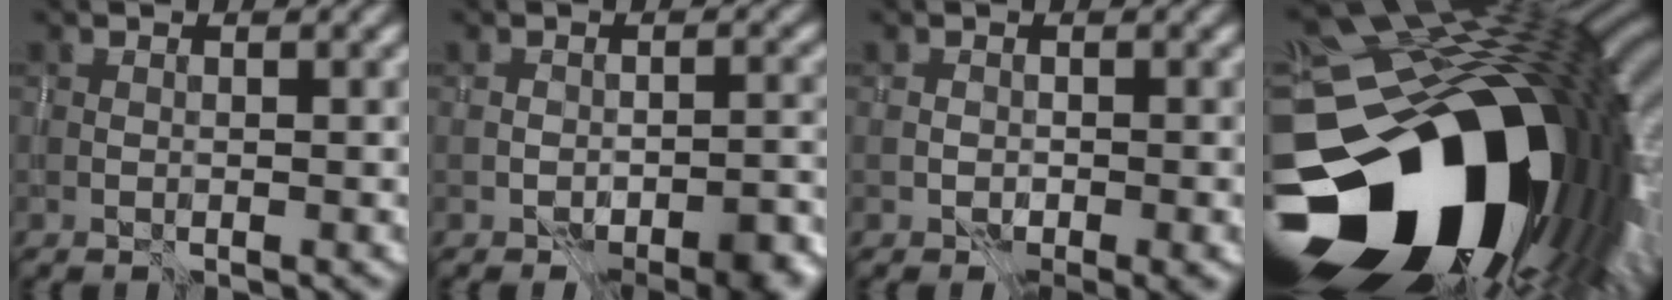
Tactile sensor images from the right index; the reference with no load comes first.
{"total": 4.3, "force": [-2.9, 1.7, 2.7], "torque": [-0.033, -0.002, -0.039]}
{"total": 1.5, "force": [-0.8, 0.8, 1.0], "torque": [-0.019, -0.010, -0.007]}
{"total": 21.6, "force": [-6.9, 13.8, 15.1], "torque": [-0.269, -0.074, -0.070]}